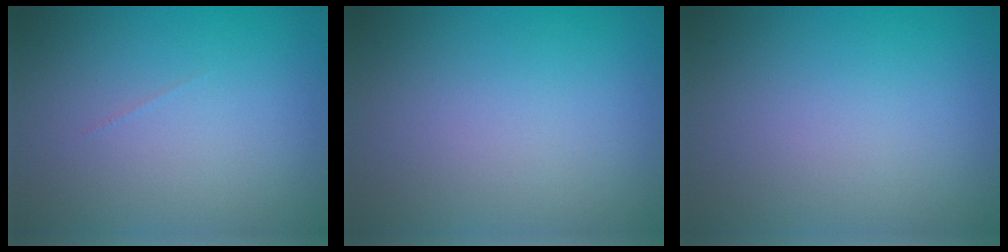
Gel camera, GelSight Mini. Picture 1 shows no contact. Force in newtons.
{"total": 0.0}
{"total": 0.0}